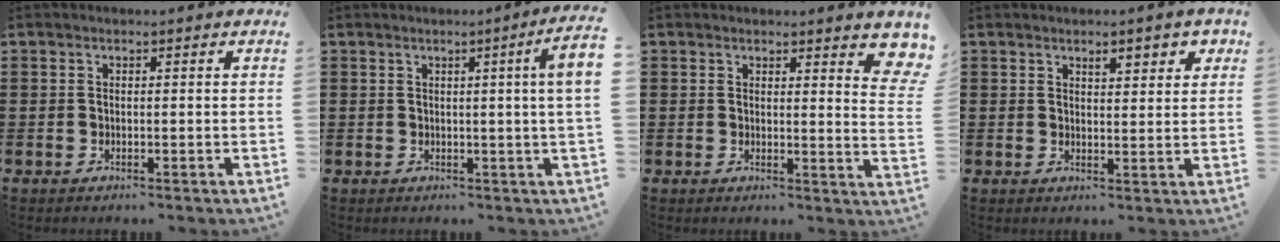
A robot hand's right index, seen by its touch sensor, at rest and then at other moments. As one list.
[{"total": 3.4, "force": [0.7, -0.9, 3.2], "torque": [-0.058, -0.010, 0.009]}, {"total": 3.0, "force": [2.6, 0.5, 1.3], "torque": [-0.012, -0.009, 0.044]}, {"total": 3.0, "force": [1.9, 1.1, 2.0], "torque": [-0.027, 0.000, 0.029]}]